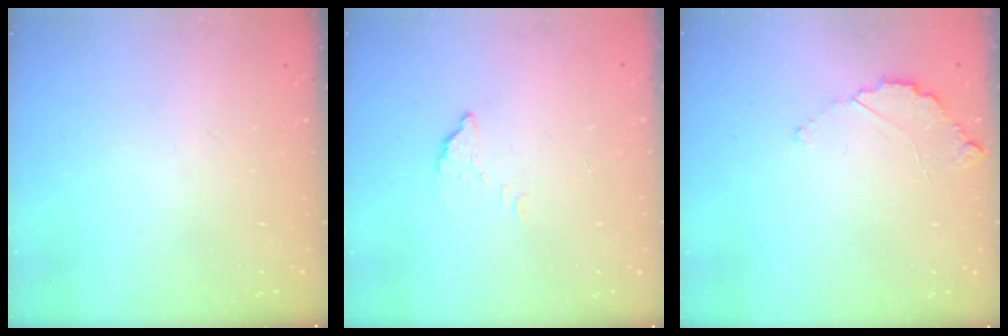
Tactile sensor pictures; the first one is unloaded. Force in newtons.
{"total": 2.8, "press": 2.8, "slide": 0.1}
{"total": 2.9, "press": 2.9, "slide": 0.3}